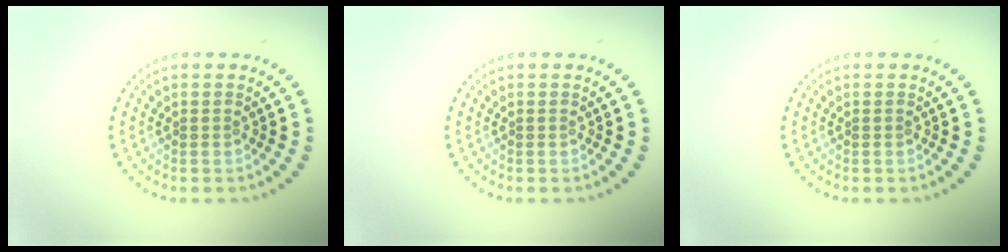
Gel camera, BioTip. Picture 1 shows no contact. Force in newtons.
{"total": 0.0}
{"total": 0.0}